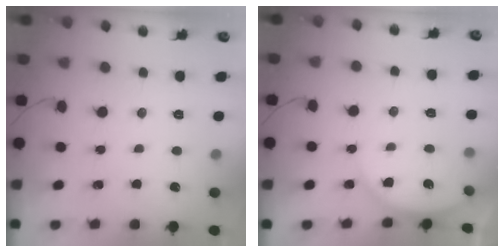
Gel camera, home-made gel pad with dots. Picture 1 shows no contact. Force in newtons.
{"total": 6.1, "press": 6.1, "slide": 0.7}